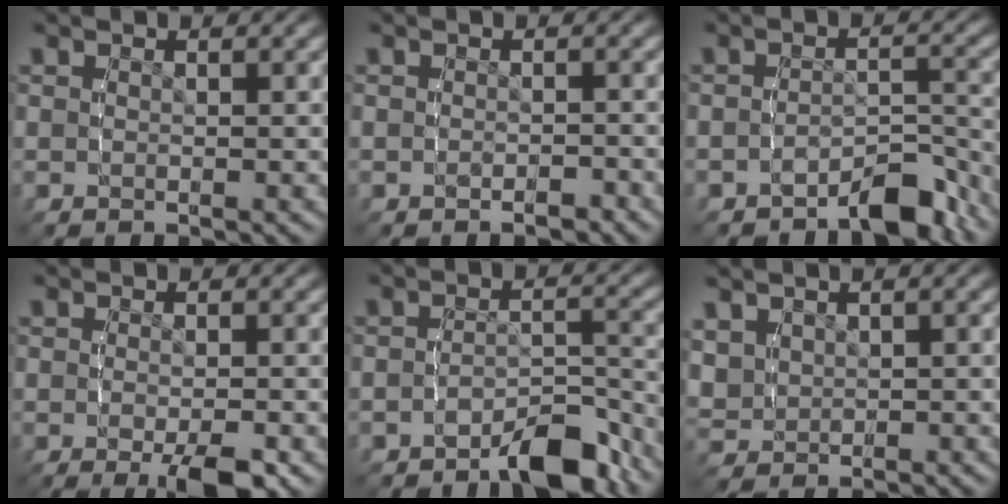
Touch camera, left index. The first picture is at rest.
{"total": 0.9, "force": [-0.8, 0.5, 0.0], "torque": [-0.007, 0.006, -0.016]}
{"total": 4.1, "force": [-3.2, 1.7, 1.9], "torque": [-0.029, 0.004, -0.059]}
{"total": 2.9, "force": [-1.5, 0.5, 2.5], "torque": [-0.040, -0.008, -0.022]}
{"total": 4.4, "force": [-3.4, 1.6, 2.3], "torque": [-0.034, 0.002, -0.063]}
{"total": 3.2, "force": [1.7, 2.4, 1.4], "torque": [-0.042, 0.001, 0.030]}